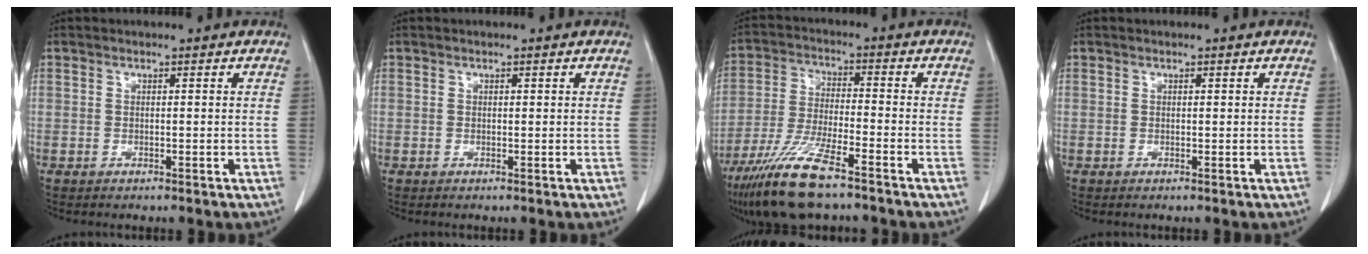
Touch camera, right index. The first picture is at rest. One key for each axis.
{"total": 0.0}
{"total": 11.7, "fx": -8.4, "fy": 1.3, "fz": 8.0, "tx": -0.169, "ty": -0.032, "tz": -0.156}
{"total": 0.0}